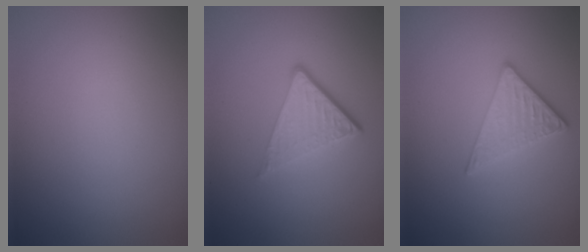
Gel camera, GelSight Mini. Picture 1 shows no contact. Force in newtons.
{"total": 3.8, "press": 2.6, "slide": 2.9}
{"total": 2.7, "press": 2.6, "slide": 1.0}